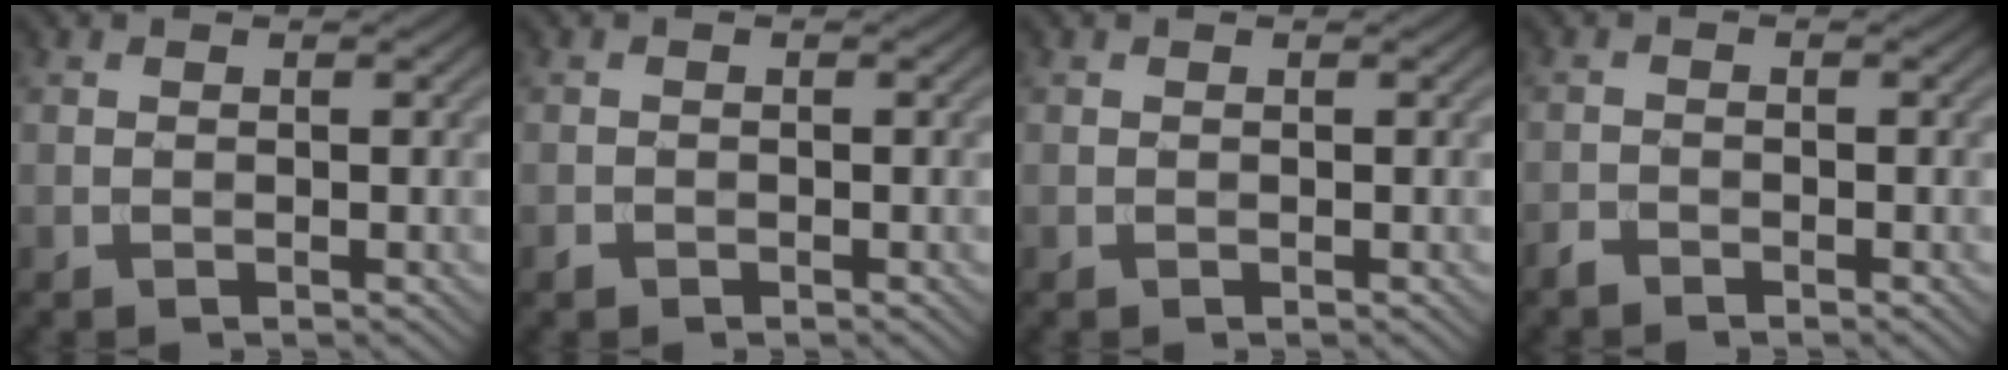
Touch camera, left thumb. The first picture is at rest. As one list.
[{"total": 0.6, "force": [-0.4, 0.4, 0.1], "torque": [-0.002, -0.003, -0.008]}, {"total": 0.0}, {"total": 1.1, "force": [-1.1, 0.2, 0.3], "torque": [-0.007, -0.001, -0.026]}]